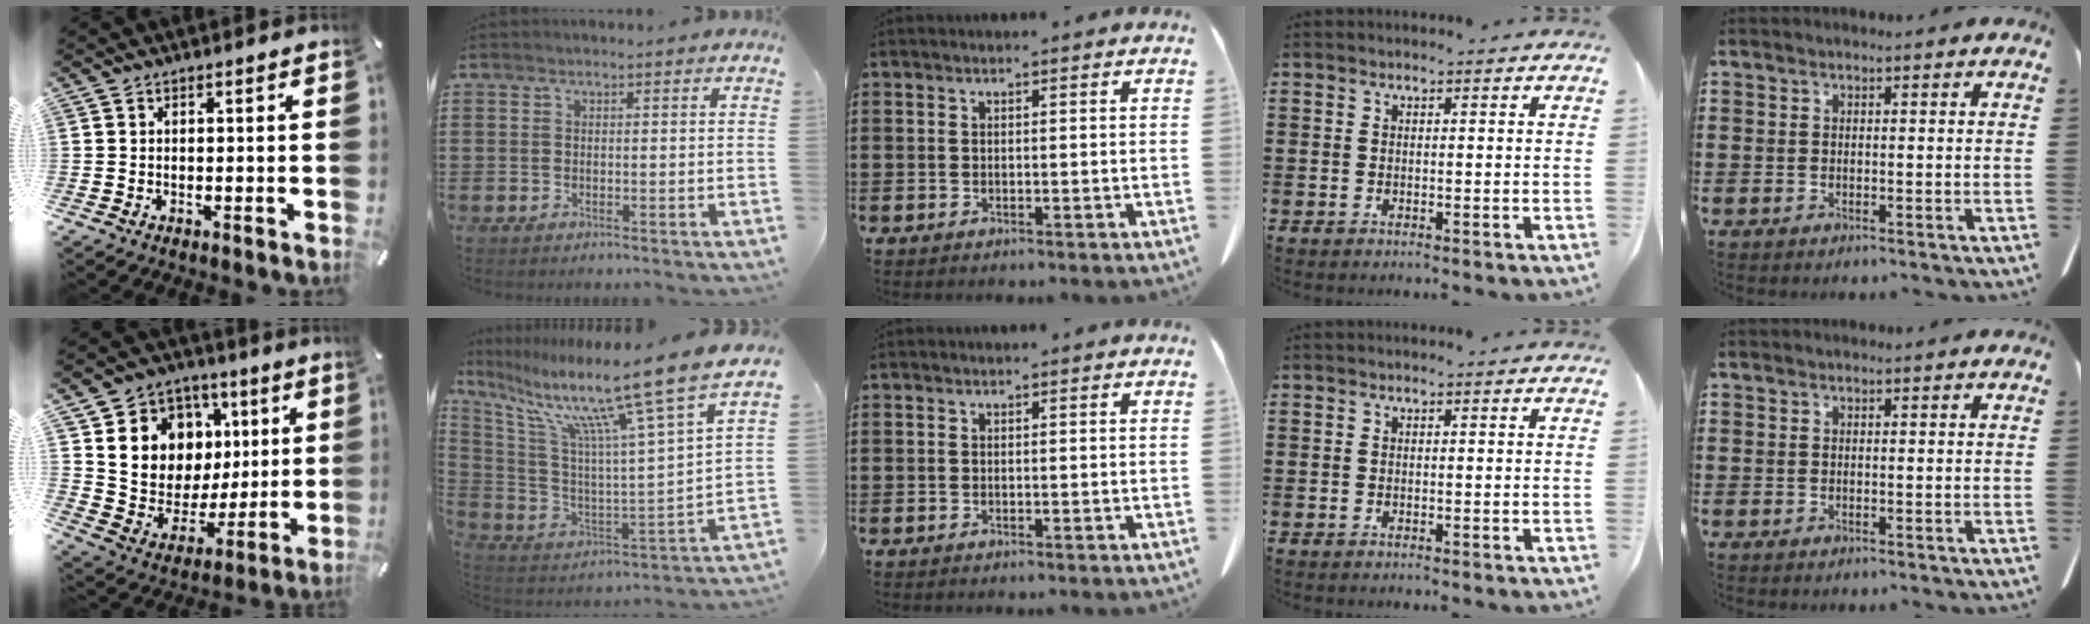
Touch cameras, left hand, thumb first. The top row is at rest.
{"thumb": {"total": 11.8, "force": [3.2, 11.2, 2.0], "torque": [-0.036, -0.032, 0.073]}, "index": {"total": 14.5, "force": [10.6, -0.1, 9.9], "torque": [-0.198, -0.074, 0.158]}}